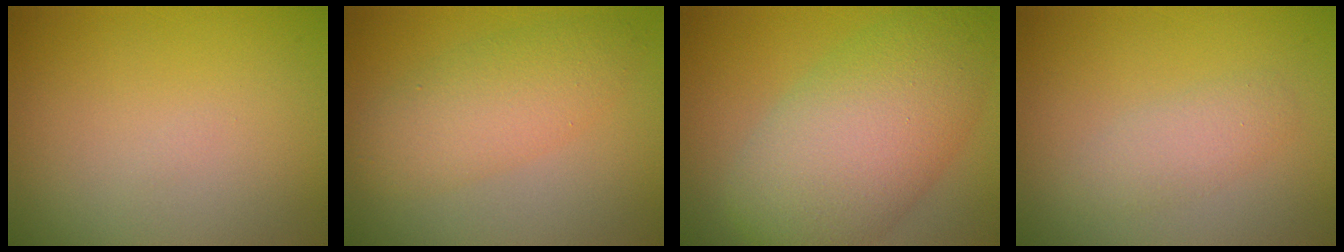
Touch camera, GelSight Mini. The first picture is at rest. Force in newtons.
{"total": 4.2, "press": 4.2, "slide": 0.1}
{"total": 9.7, "press": 9.7, "slide": 0.4}
{"total": 1.9, "press": 1.9, "slide": 0.0}